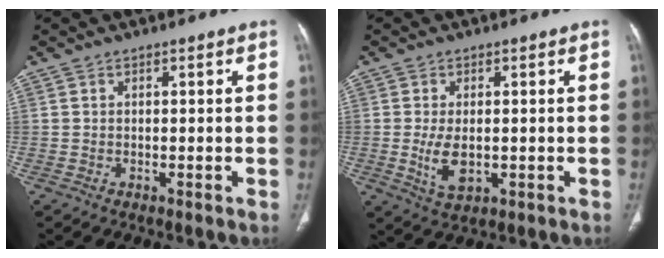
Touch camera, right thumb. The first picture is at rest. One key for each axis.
{"total": 5.5, "fx": -0.6, "fy": 2.9, "fz": 4.6, "tx": -0.088, "ty": -0.012, "tz": -0.003}